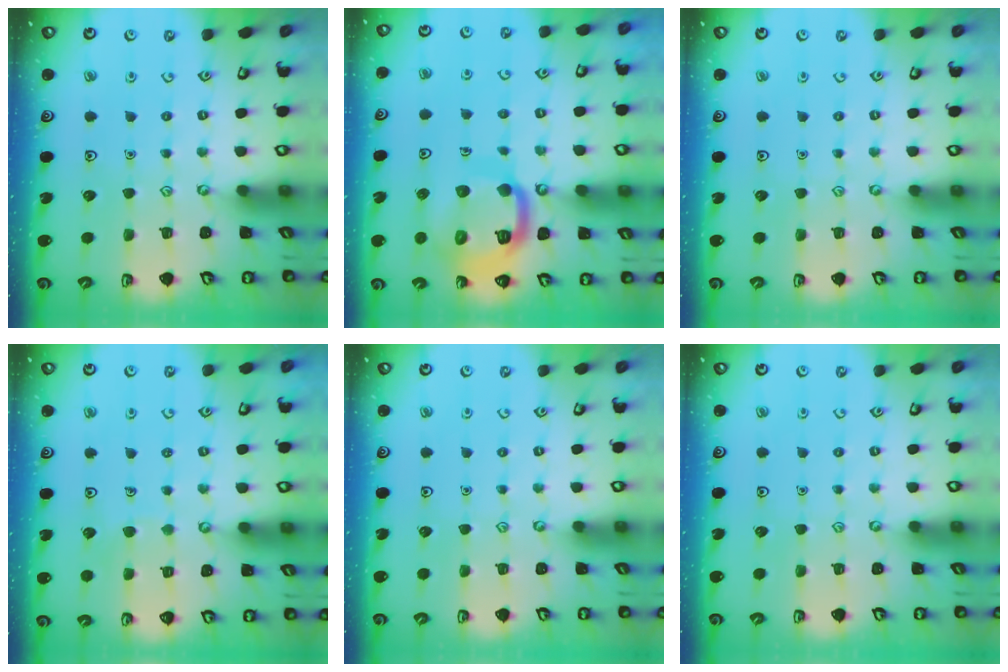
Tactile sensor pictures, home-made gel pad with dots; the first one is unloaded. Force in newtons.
{"total": 17.4, "press": 17.3, "slide": 1.7}
{"total": 0.0}
{"total": 3.2, "press": 3.2, "slide": 0.2}
{"total": 0.0}
{"total": 0.0}